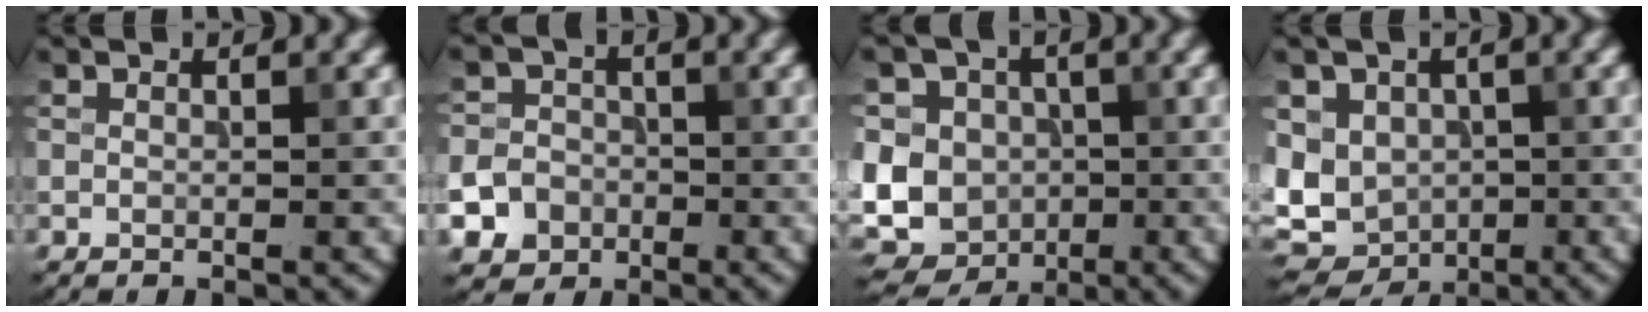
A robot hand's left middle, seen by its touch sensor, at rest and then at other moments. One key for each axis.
{"total": 6.9, "fx": -3.6, "fy": 5.7, "fz": 1.6, "tx": -0.026, "ty": -0.019, "tz": -0.077}
{"total": 12.3, "fx": -1.0, "fy": 11.3, "fz": 4.9, "tx": -0.112, "ty": 0.020, "tz": -0.044}
{"total": 7.2, "fx": -0.3, "fy": 5.9, "fz": 4.1, "tx": -0.066, "ty": -0.005, "tz": -0.001}